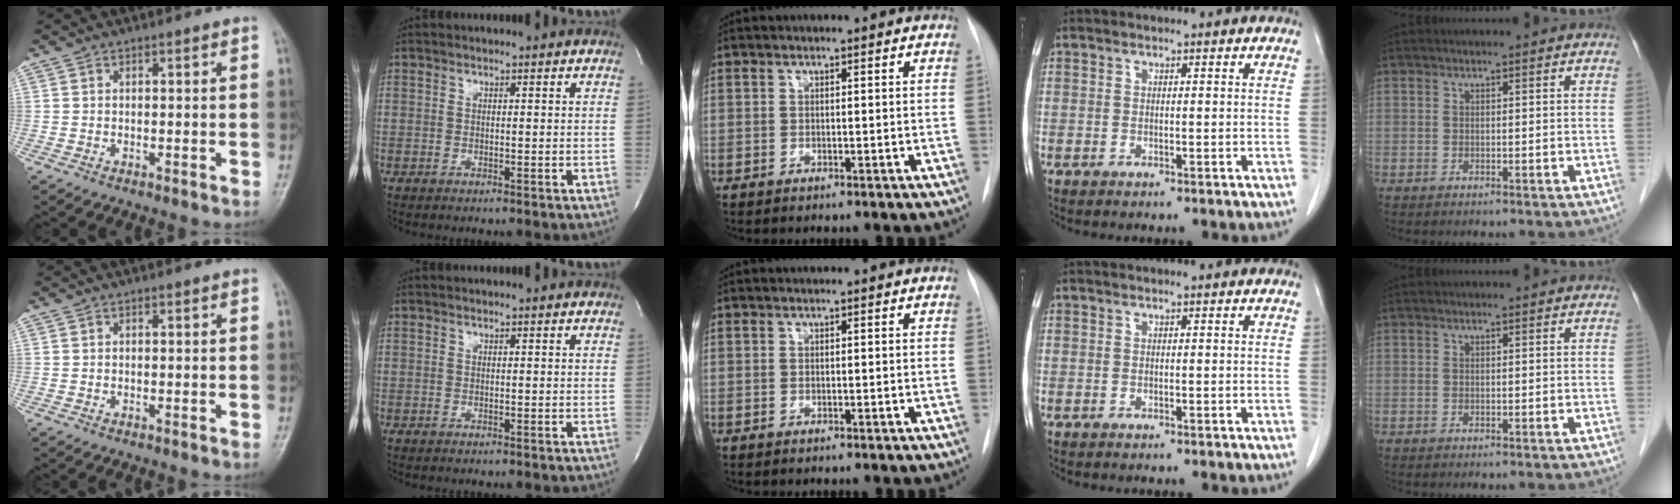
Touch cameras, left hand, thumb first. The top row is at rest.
{}